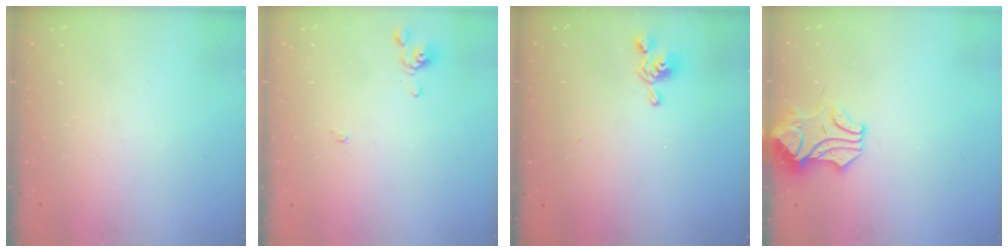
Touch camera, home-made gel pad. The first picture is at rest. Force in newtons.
{"total": 0.0}
{"total": 2.3, "press": 2.2, "slide": 0.8}
{"total": 1.4, "press": 1.4, "slide": 0.1}